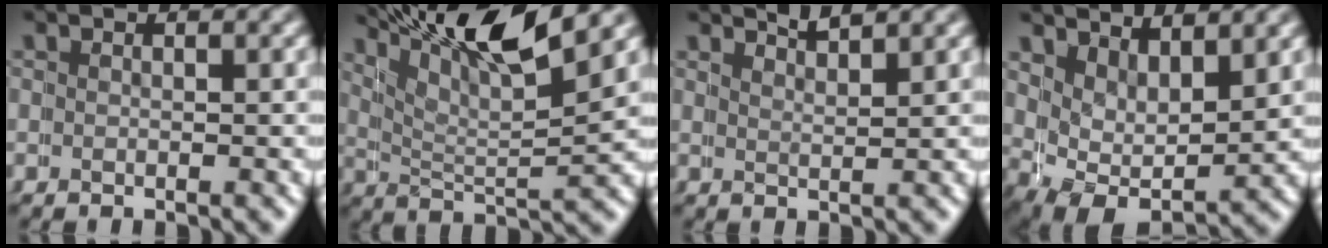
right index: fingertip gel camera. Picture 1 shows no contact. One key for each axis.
{"total": 9.2, "fx": 6.9, "fy": 2.3, "fz": 5.7, "tx": -0.099, "ty": 0.006, "tz": 0.110}
{"total": 2.6, "fx": 2.4, "fy": -1.0, "fz": 0.5, "tx": -0.006, "ty": -0.001, "tz": 0.043}
{"total": 4.1, "fx": 1.2, "fy": 3.1, "fz": 2.3, "tx": -0.055, "ty": -0.031, "tz": 0.033}